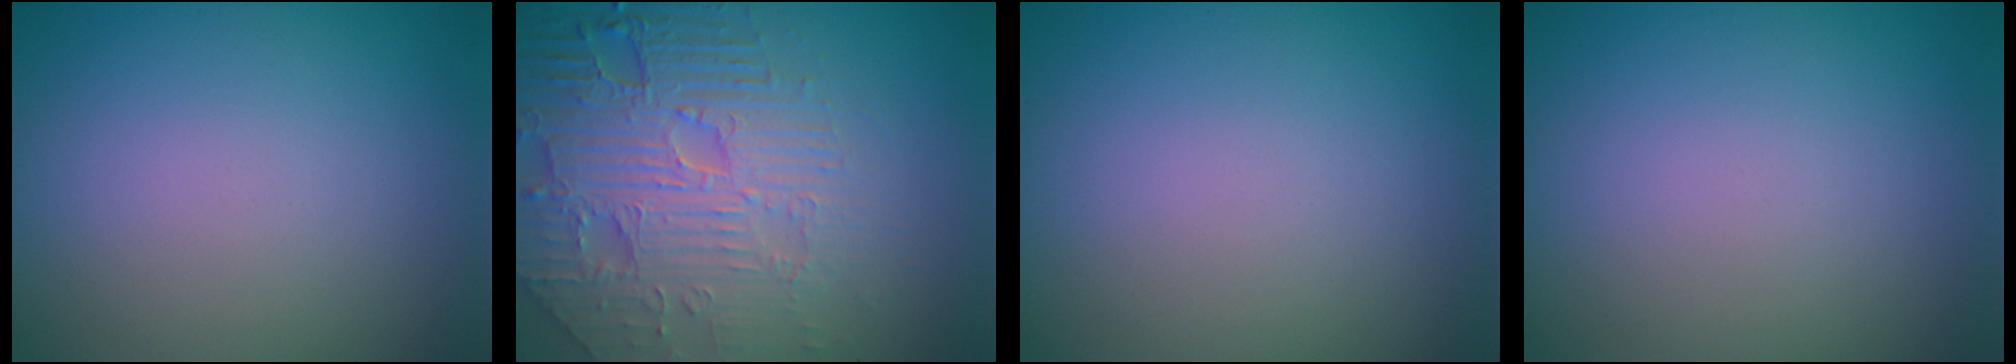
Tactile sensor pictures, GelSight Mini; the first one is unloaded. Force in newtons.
{"total": 7.0, "press": 5.7, "slide": 4.1}
{"total": 0.0}
{"total": 0.0}